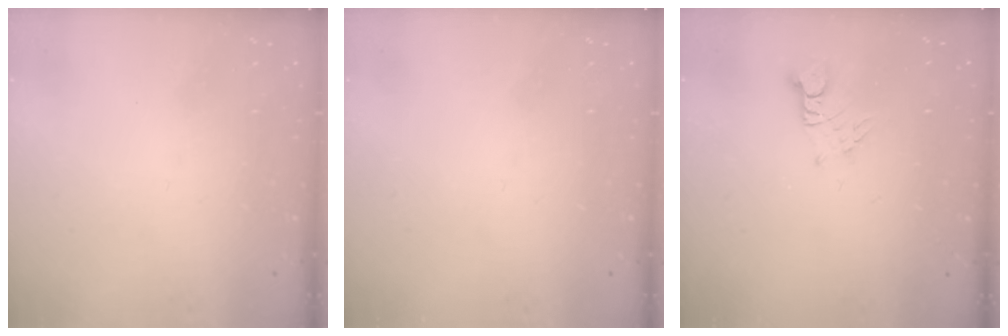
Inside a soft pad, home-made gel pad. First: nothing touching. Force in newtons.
{"total": 0.0}
{"total": 3.1, "press": 3.0, "slide": 0.4}